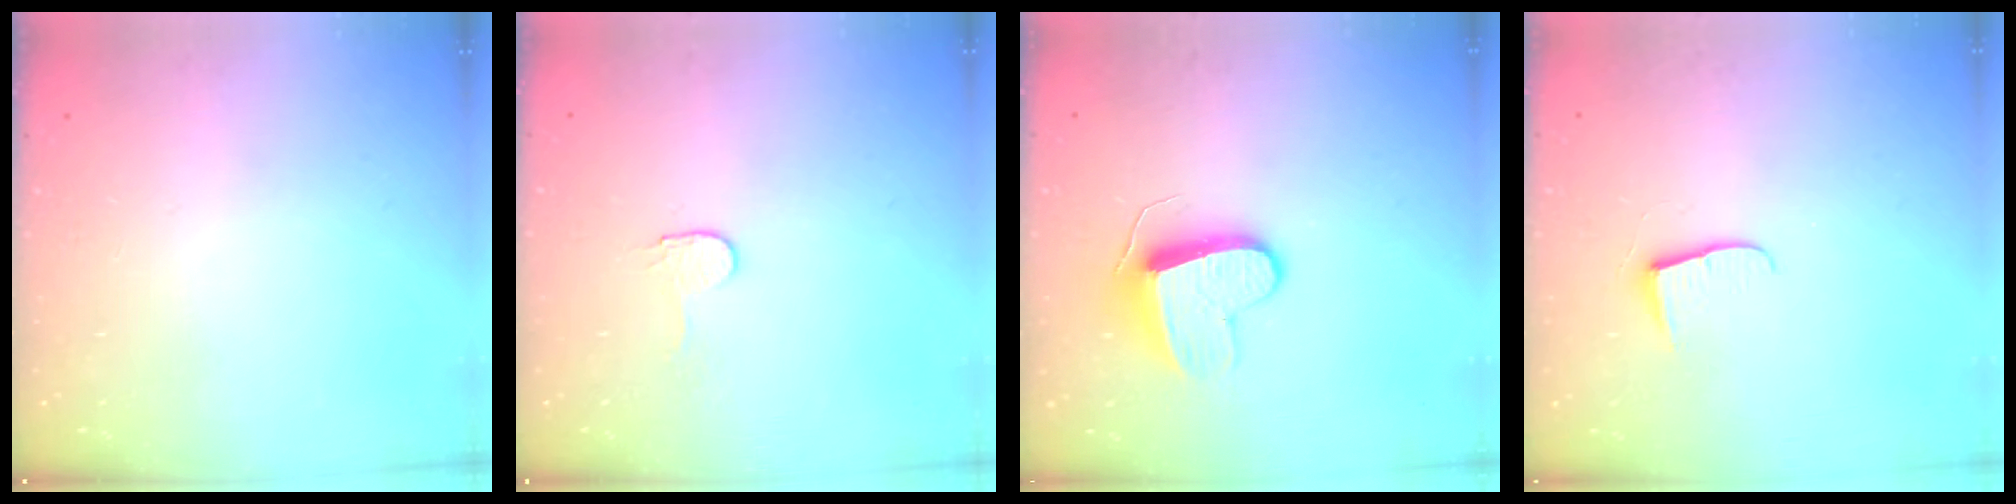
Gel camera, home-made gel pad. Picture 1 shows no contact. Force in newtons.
{"total": 2.9, "press": 2.9, "slide": 0.3}
{"total": 9.5, "press": 9.5, "slide": 0.7}
{"total": 6.2, "press": 6.2, "slide": 0.5}